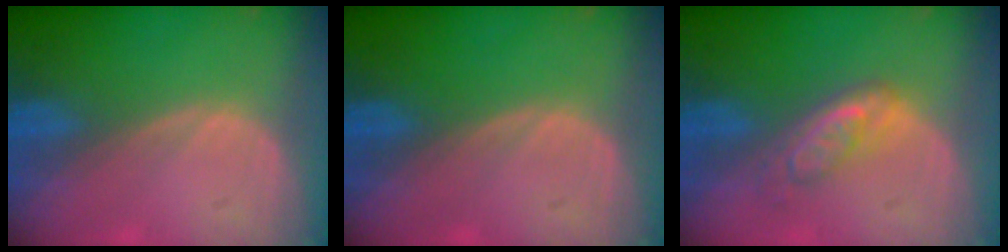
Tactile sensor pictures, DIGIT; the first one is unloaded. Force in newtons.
{"total": 0.0}
{"total": 5.0, "press": 4.6, "slide": 2.0}